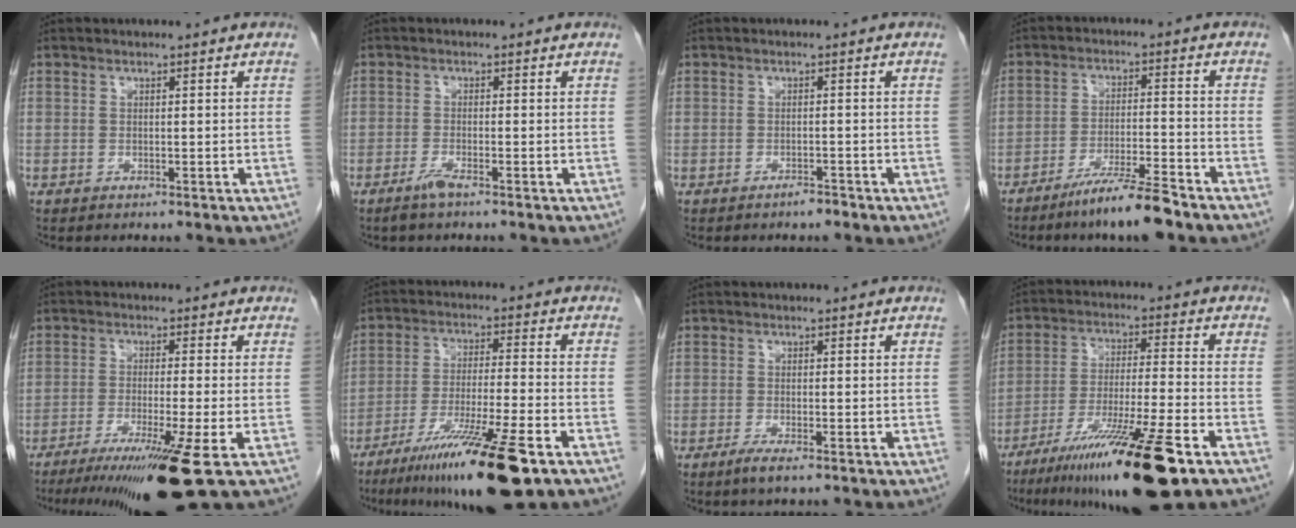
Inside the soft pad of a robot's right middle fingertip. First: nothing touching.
{"total": 2.0, "force": [-1.6, -0.1, 1.3], "torque": [-0.034, -0.005, -0.033]}
{"total": 1.4, "force": [-1.3, 0.3, 0.6], "torque": [-0.011, 0.001, -0.018]}
{"total": 8.3, "force": [-6.5, -0.1, 5.2], "torque": [-0.089, -0.022, -0.118]}
{"total": 11.8, "force": [-7.5, -1.5, 9.0], "torque": [-0.140, -0.038, -0.119]}
{"total": 15.6, "force": [-9.8, 0.3, 12.2], "torque": [-0.204, -0.044, -0.167]}
{"total": 2.3, "force": [-1.5, 0.2, 1.7], "torque": [-0.035, -0.006, -0.028]}
{"total": 17.4, "force": [-11.0, 0.4, 13.6], "torque": [-0.220, -0.042, -0.185]}